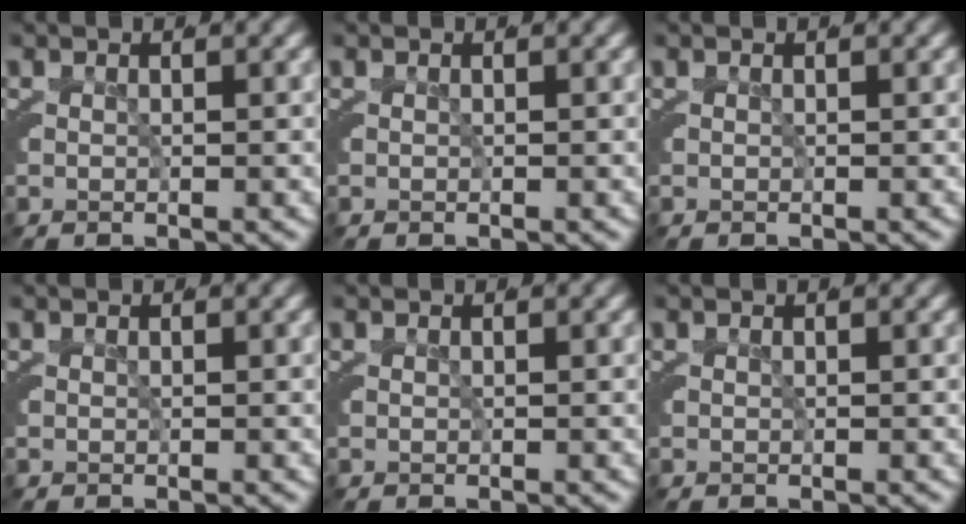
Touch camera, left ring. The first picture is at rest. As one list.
[{"total": 0.0}, {"total": 0.0}, {"total": 0.0}, {"total": 0.0}, {"total": 0.0}]